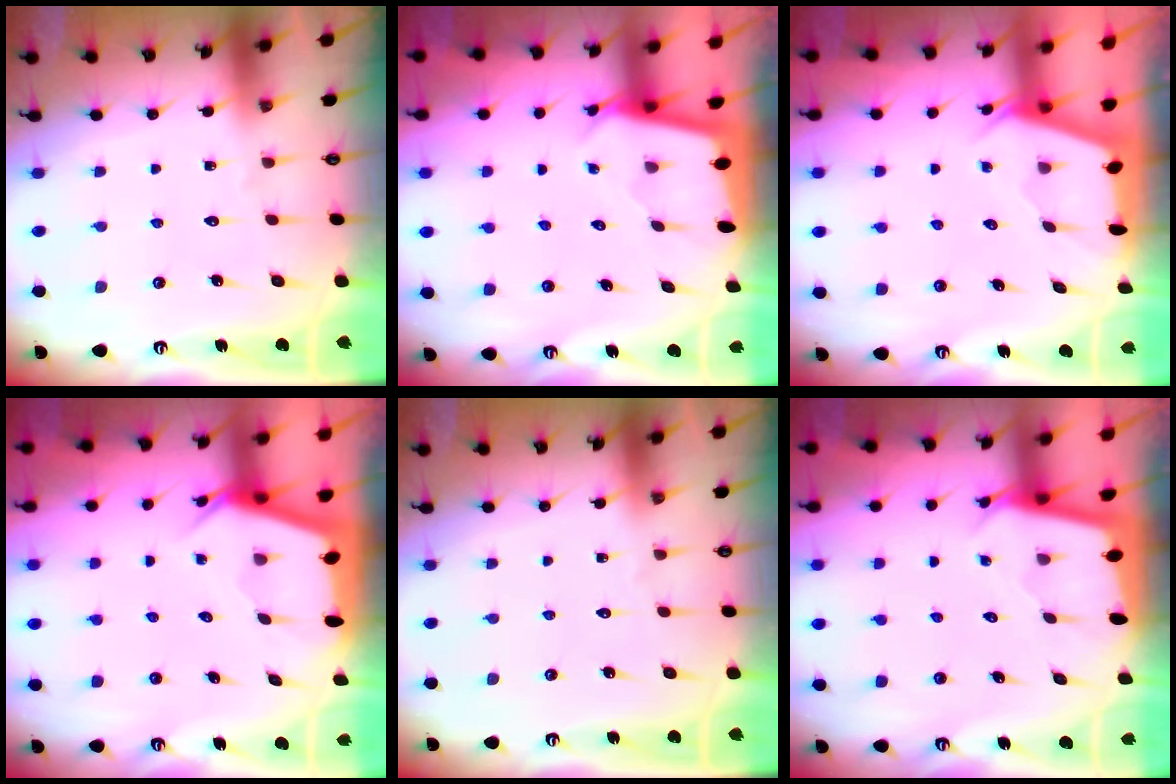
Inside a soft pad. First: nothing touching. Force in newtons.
{"total": 2.4, "press": 2.4, "slide": 0.1}
{"total": 2.2, "press": 2.1, "slide": 0.3}
{"total": 3.8, "press": 3.8, "slide": 0.2}
{"total": 0.0}
{"total": 2.4, "press": 2.4, "slide": 0.1}